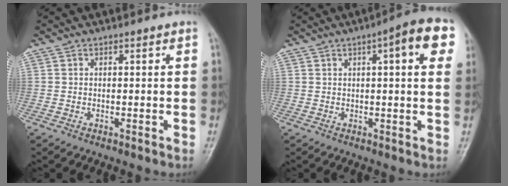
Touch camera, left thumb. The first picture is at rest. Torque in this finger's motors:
{"motor_torque": [0.34, 0.36, 0.37, 0.32, 0.08]}